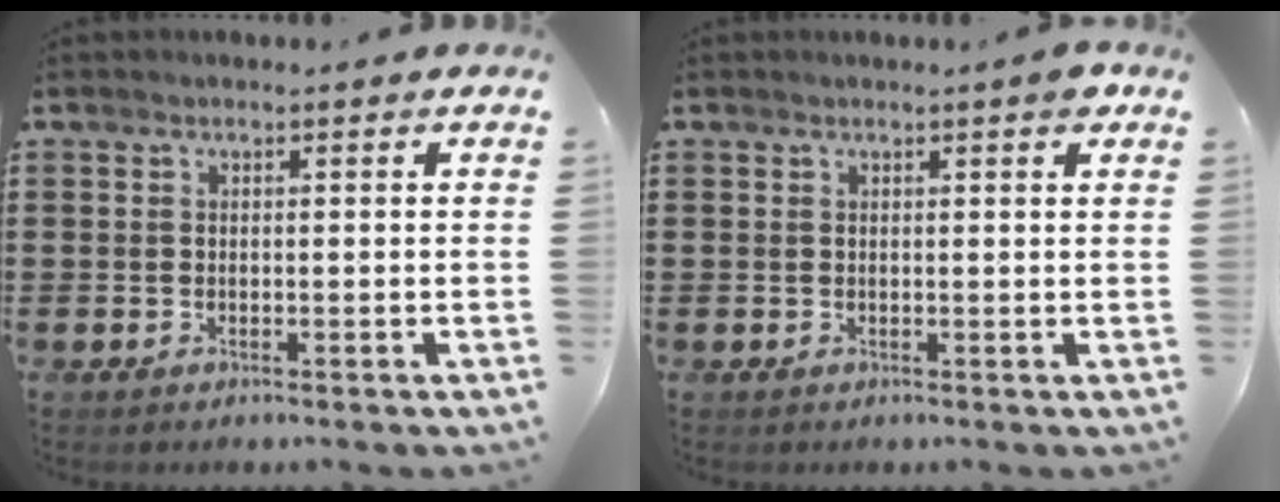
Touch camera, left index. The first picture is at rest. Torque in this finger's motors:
{"motor_torque": [2.14, 0.00, 0.05, 0.06]}